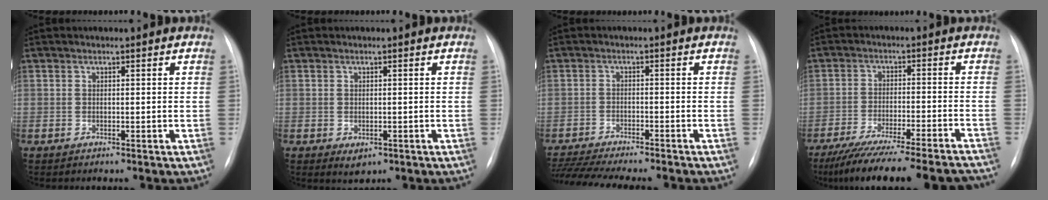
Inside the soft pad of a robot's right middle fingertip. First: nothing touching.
{"total": 1.9, "force": [-0.7, 1.2, 1.2], "torque": [-0.014, -0.002, 0.001]}
{"total": 13.8, "force": [-12.2, 1.2, 6.2], "torque": [-0.102, -0.007, -0.183]}
{"total": 20.5, "force": [-18.2, 1.4, 9.3], "torque": [-0.112, -0.031, -0.259]}